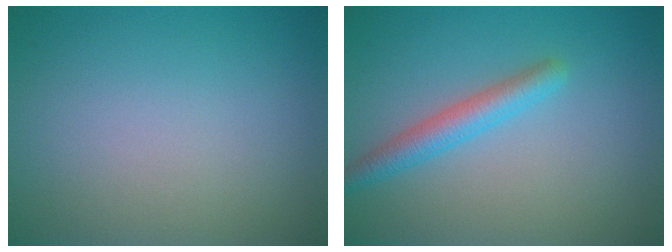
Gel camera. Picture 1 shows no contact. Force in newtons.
{"total": 2.8, "press": 2.8, "slide": 0.2}